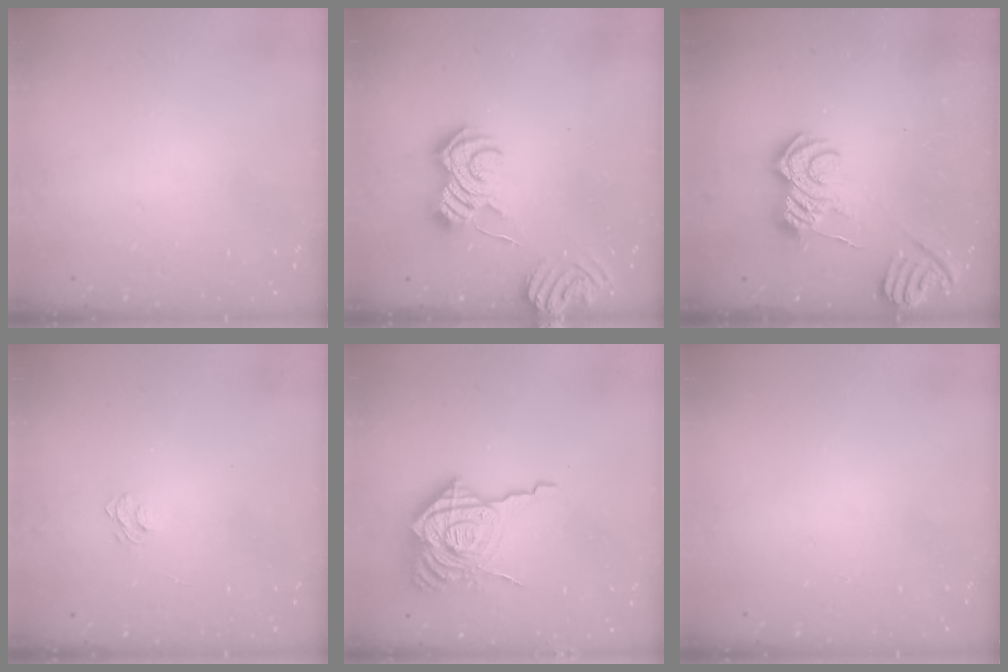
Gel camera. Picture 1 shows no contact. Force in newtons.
{"total": 8.5, "press": 8.5, "slide": 0.6}
{"total": 8.2, "press": 8.2, "slide": 0.9}
{"total": 3.5, "press": 3.5, "slide": 0.3}
{"total": 20.1, "press": 20.0, "slide": 2.1}
{"total": 0.0}